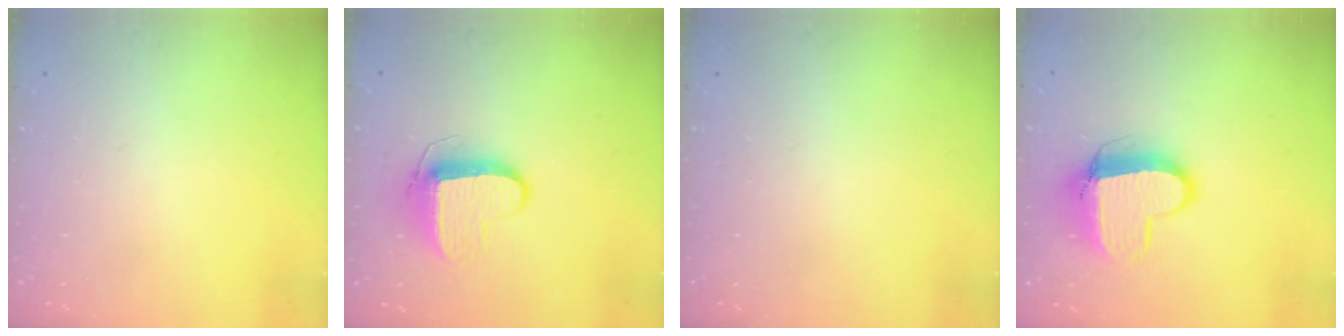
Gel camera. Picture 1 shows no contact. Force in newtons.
{"total": 9.3, "press": 9.3, "slide": 0.5}
{"total": 0.0}
{"total": 11.2, "press": 11.2, "slide": 0.9}